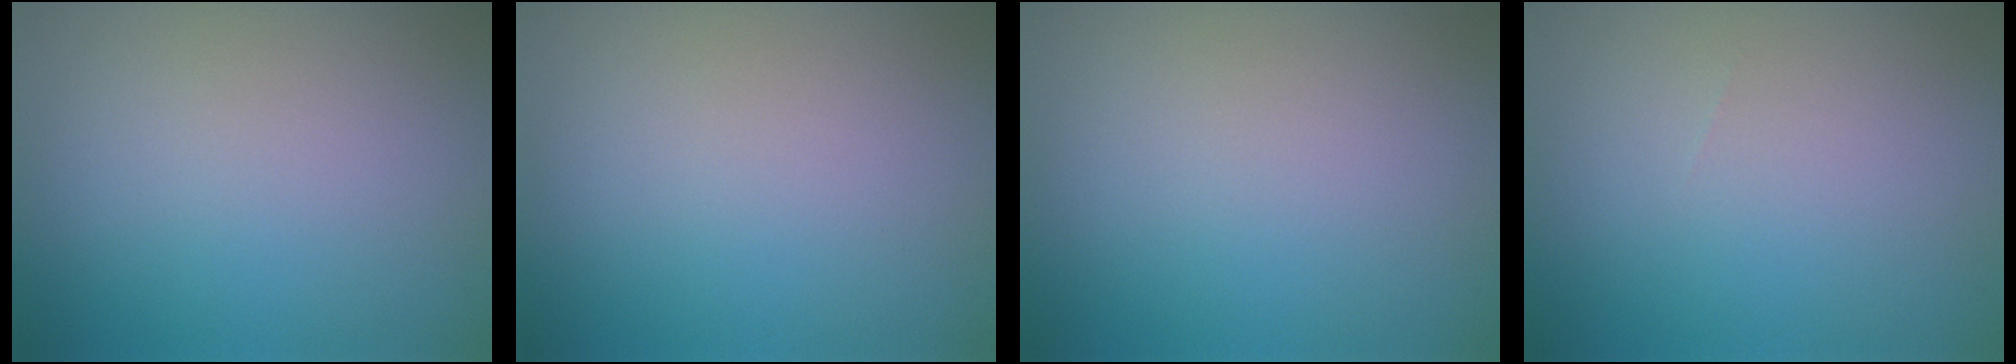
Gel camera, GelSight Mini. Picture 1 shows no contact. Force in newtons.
{"total": 0.0}
{"total": 0.0}
{"total": 0.0}